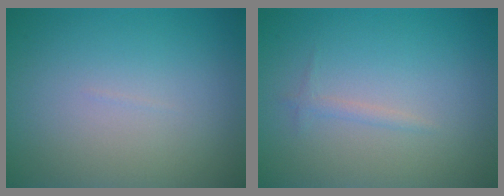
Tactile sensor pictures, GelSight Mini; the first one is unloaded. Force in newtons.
{"total": 0.7, "press": 0.7, "slide": 0.1}